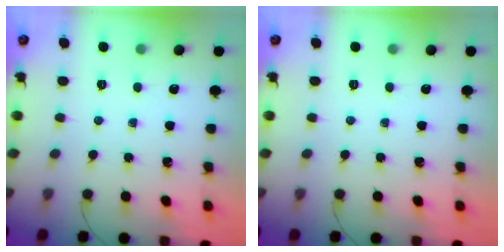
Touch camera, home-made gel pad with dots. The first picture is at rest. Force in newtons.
{"total": 0.0}